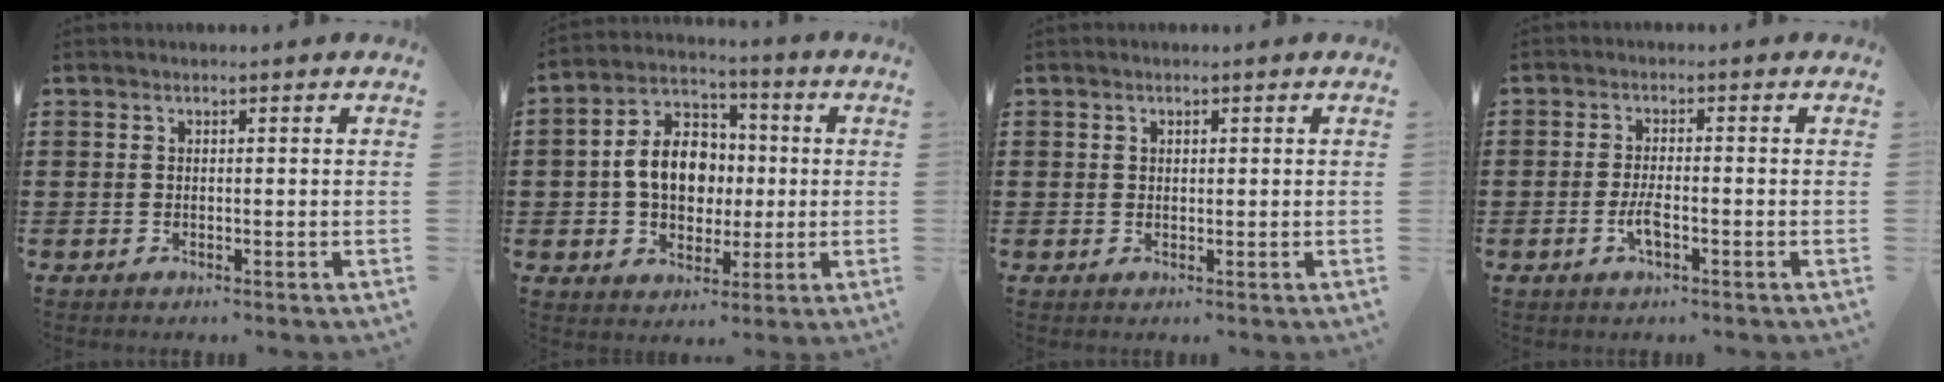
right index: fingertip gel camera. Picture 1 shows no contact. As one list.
[{"total": 9.9, "force": [-0.3, 7.3, 6.6], "torque": [-0.150, 0.018, -0.010]}, {"total": 0.8, "force": [0.4, 0.7, 0.2], "torque": [-0.005, 0.003, 0.008]}, {"total": 3.1, "force": [-1.2, 0.8, 2.8], "torque": [-0.062, -0.005, -0.025]}]